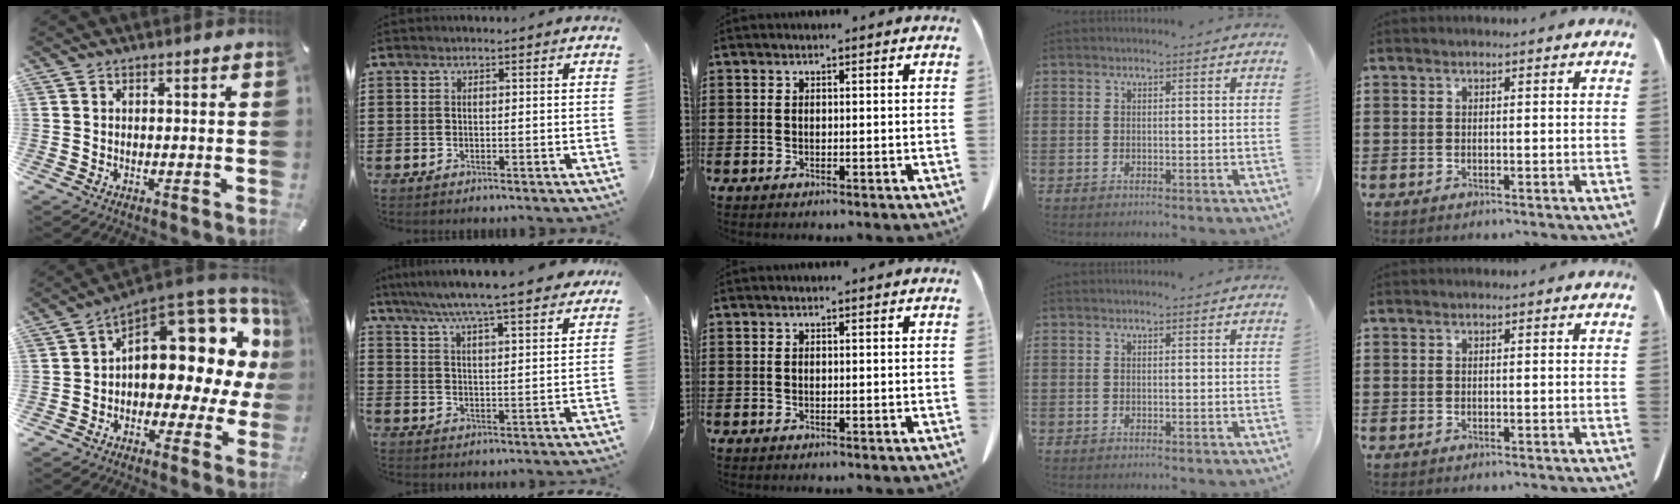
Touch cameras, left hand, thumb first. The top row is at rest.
{"thumb": {"total": 15.7, "force": [7.0, 9.1, 10.7], "torque": [-0.117, -0.080, 0.110]}, "index": {"total": 6.8, "force": [6.1, -0.3, 3.1], "torque": [-0.084, -0.035, 0.104]}}